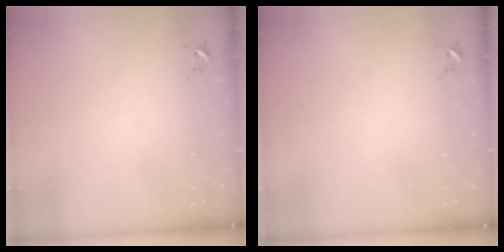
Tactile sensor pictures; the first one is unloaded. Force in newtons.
{"total": 0.0}